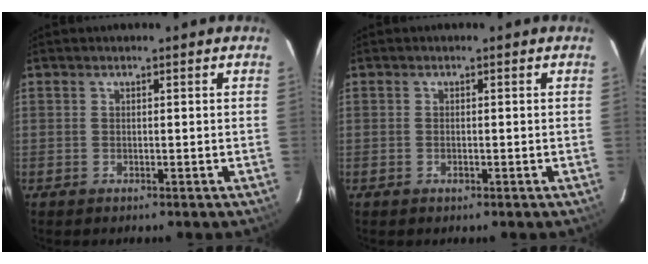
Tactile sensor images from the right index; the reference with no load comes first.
{"total": 0.7, "force": [-0.3, 0.5, 0.4], "torque": [-0.006, 0.001, -0.004]}